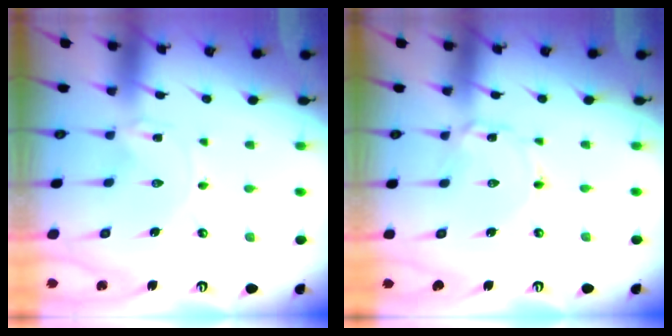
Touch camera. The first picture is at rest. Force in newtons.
{"total": 2.0, "press": 2.0, "slide": 0.2}